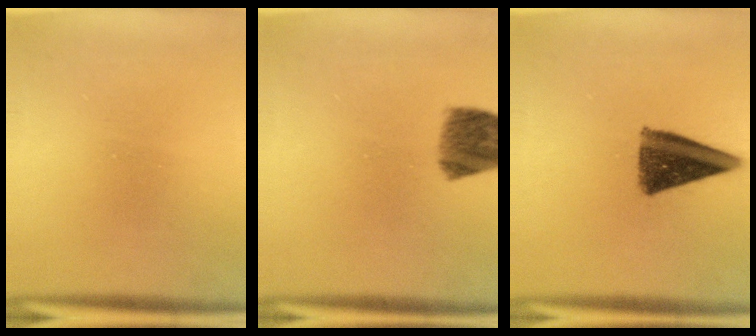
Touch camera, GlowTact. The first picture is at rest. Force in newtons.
{"total": 8.5}
{"total": 10.4}